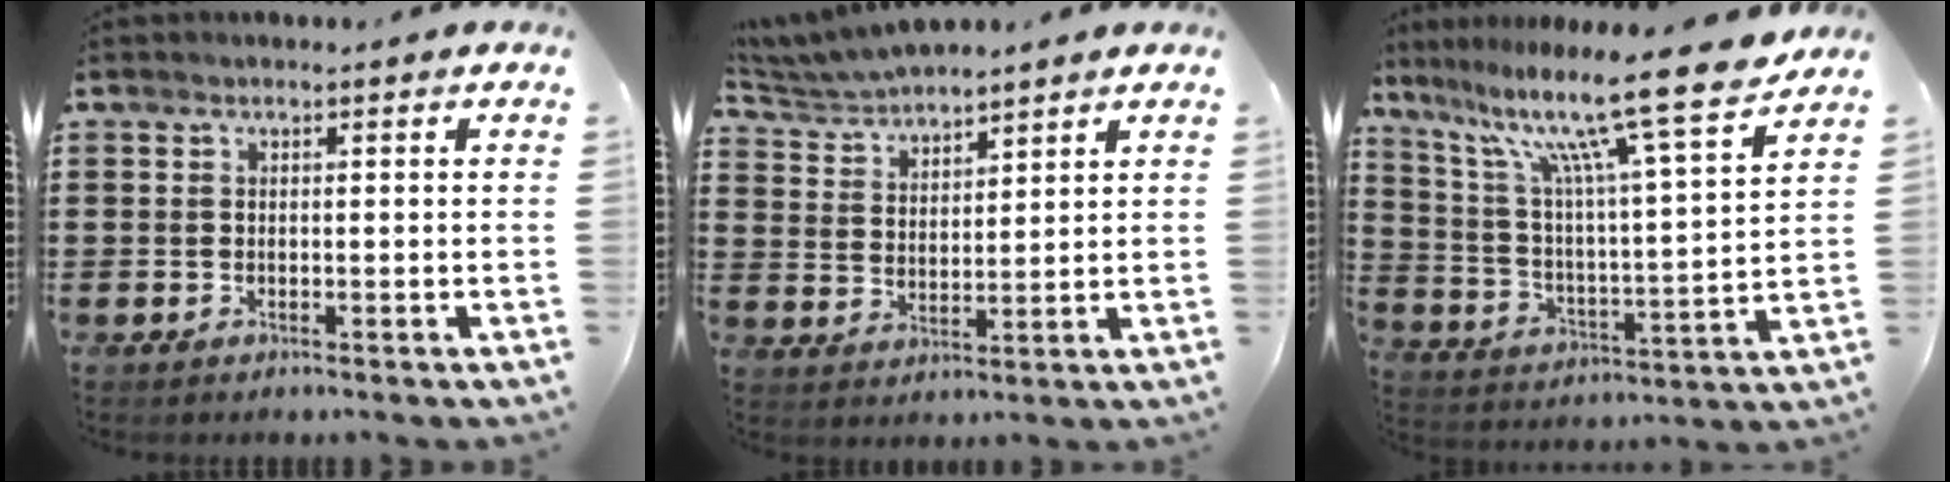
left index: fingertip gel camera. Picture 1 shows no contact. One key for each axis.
{"total": 4.9, "fx": 4.8, "fy": 0.4, "fz": 0.6, "tx": -0.032, "ty": -0.017, "tz": 0.088}
{"total": 14.0, "fx": 11.1, "fy": -0.1, "fz": 8.5, "tx": -0.187, "ty": -0.072, "tz": 0.177}